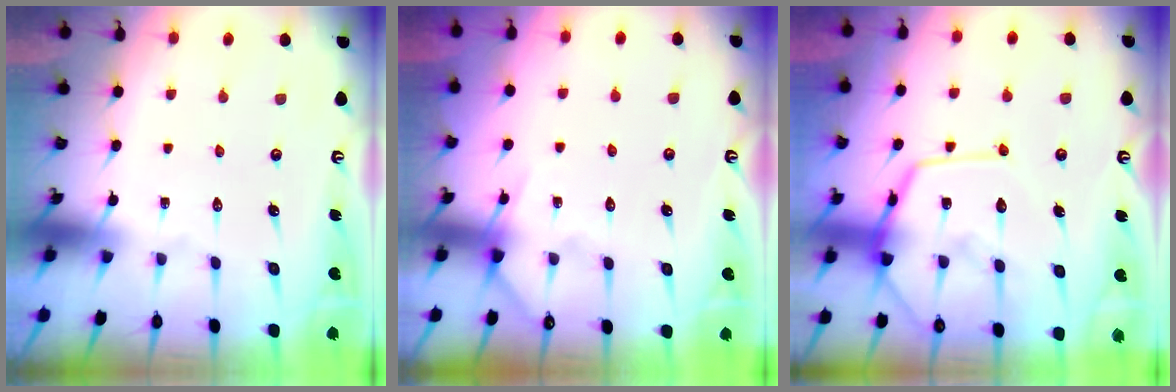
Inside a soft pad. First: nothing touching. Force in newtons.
{"total": 4.1, "press": 4.1, "slide": 0.5}
{"total": 15.6, "press": 15.6, "slide": 1.3}